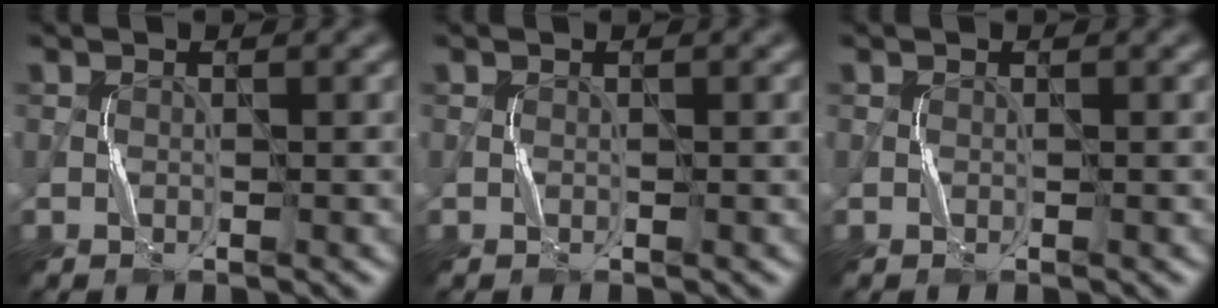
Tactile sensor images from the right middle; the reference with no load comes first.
{"total": 0.0}
{"total": 0.0}